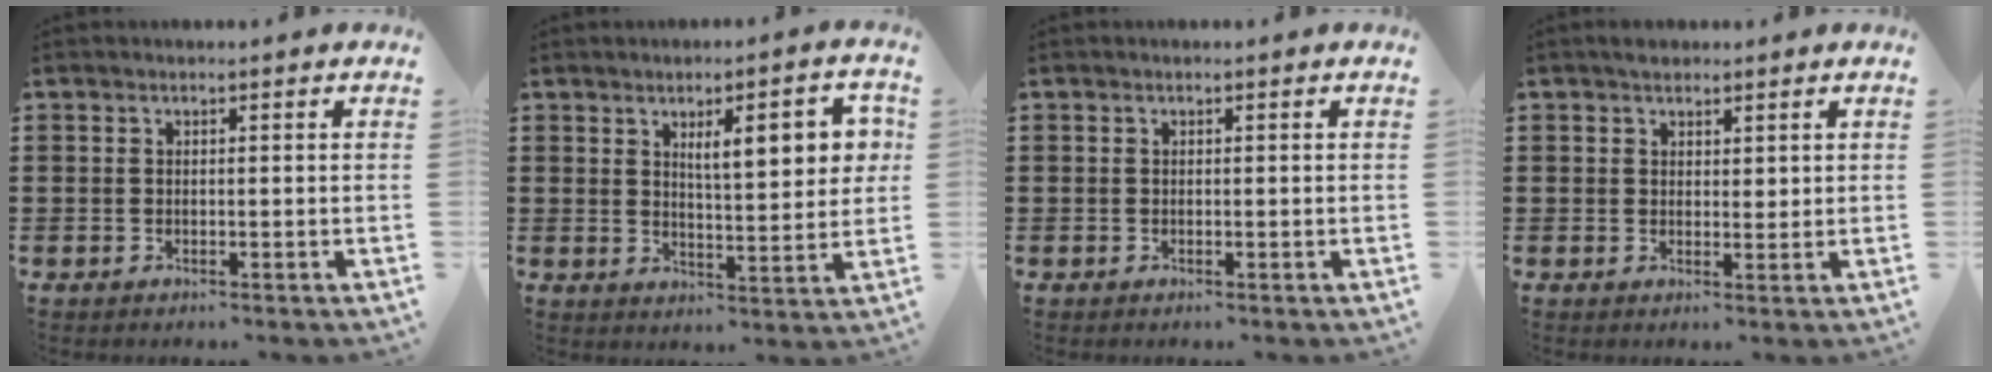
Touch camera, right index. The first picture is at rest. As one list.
[{"total": 8.3, "force": [3.1, 2.5, 7.3], "torque": [-0.111, -0.003, 0.045]}, {"total": 0.0}, {"total": 2.4, "force": [1.8, 1.5, 0.3], "torque": [-0.003, 0.006, 0.033]}]